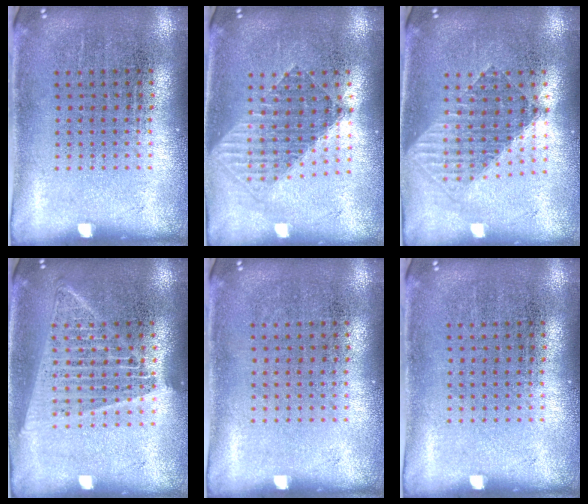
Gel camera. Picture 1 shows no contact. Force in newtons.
{"total": 1.5, "press": 1.2, "slide": 0.8}
{"total": 1.5, "press": 1.2, "slide": 0.8}
{"total": 1.5, "press": 1.4, "slide": 0.7}
{"total": 0.0}
{"total": 0.0}